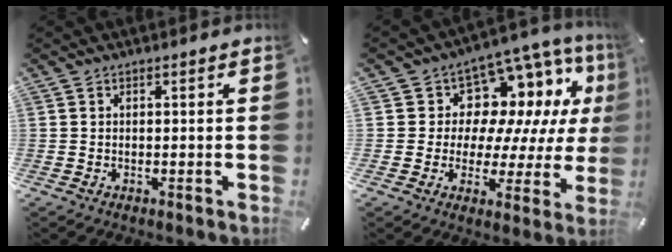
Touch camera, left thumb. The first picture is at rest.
{"total": 10.4, "force": [5.0, 8.5, 3.3], "torque": [-0.057, -0.061, 0.096]}